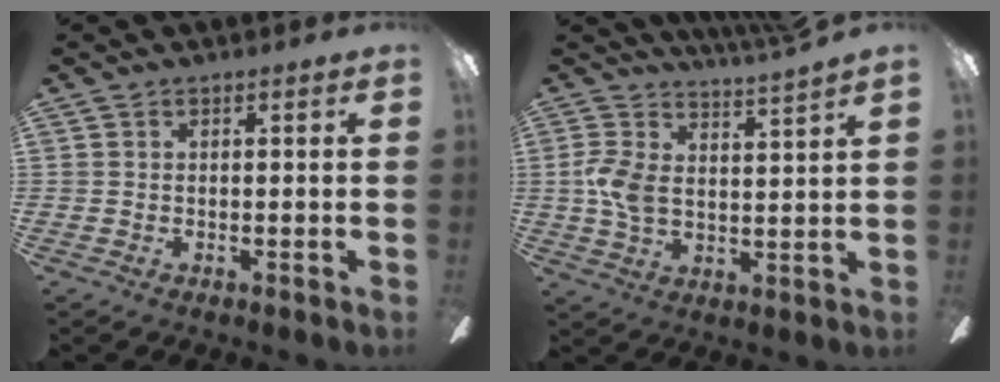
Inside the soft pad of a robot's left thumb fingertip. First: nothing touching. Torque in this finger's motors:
{"motor_torque": [1.57, 0.37, 1.08, -0.54, 0.09]}